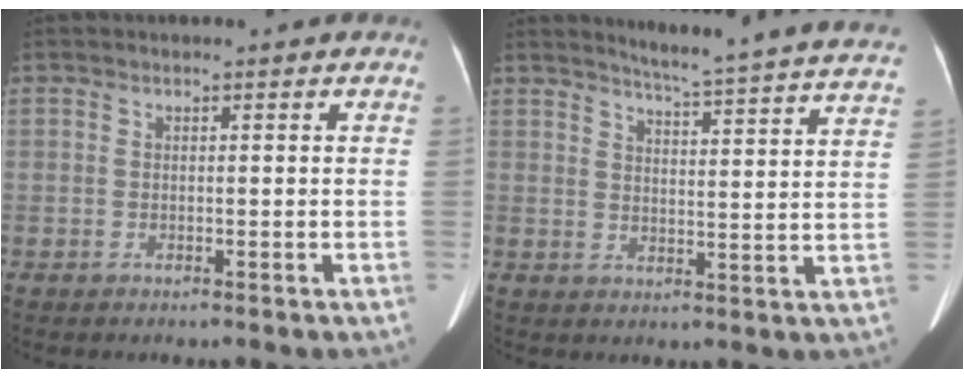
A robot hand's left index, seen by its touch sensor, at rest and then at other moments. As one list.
[{"total": 20.0, "force": [18.8, -1.2, 6.8], "torque": [-0.104, -0.074, 0.218]}]